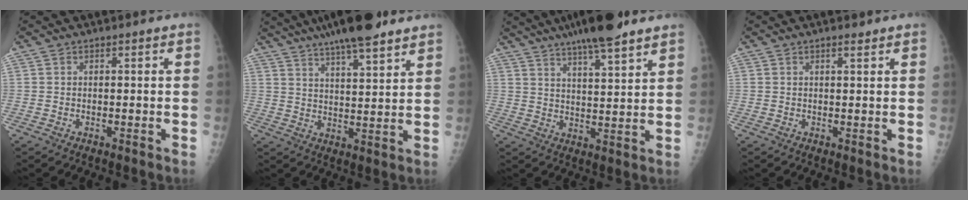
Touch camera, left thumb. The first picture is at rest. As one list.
[{"total": 15.1, "force": [11.5, 3.0, 9.3], "torque": [-0.135, -0.031, 0.183]}, {"total": 13.2, "force": [9.9, 2.1, 8.4], "torque": [-0.122, -0.031, 0.161]}, {"total": 1.4, "force": [1.1, 0.3, 0.9], "torque": [-0.013, -0.006, 0.018]}]